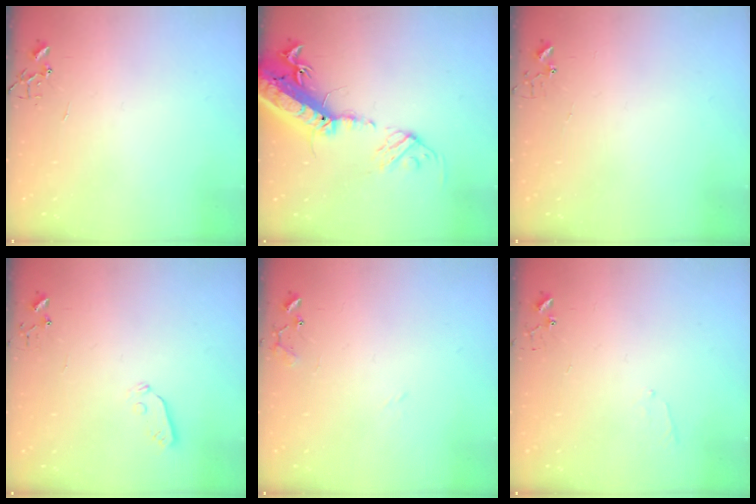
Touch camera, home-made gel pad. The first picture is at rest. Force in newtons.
{"total": 23.3, "press": 22.7, "slide": 5.2}
{"total": 3.6, "press": 3.6, "slide": 0.3}
{"total": 3.6, "press": 3.6, "slide": 0.6}
{"total": 9.5, "press": 9.5, "slide": 0.7}
{"total": 5.1, "press": 5.1, "slide": 0.5}